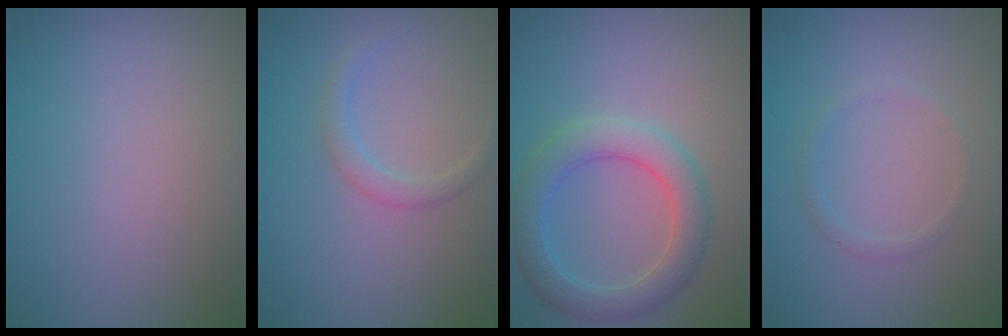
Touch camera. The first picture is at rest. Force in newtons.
{"total": 1.5, "press": 1.5, "slide": 0.1}
{"total": 4.4, "press": 4.4, "slide": 0.2}
{"total": 0.9, "press": 0.9, "slide": 0.1}